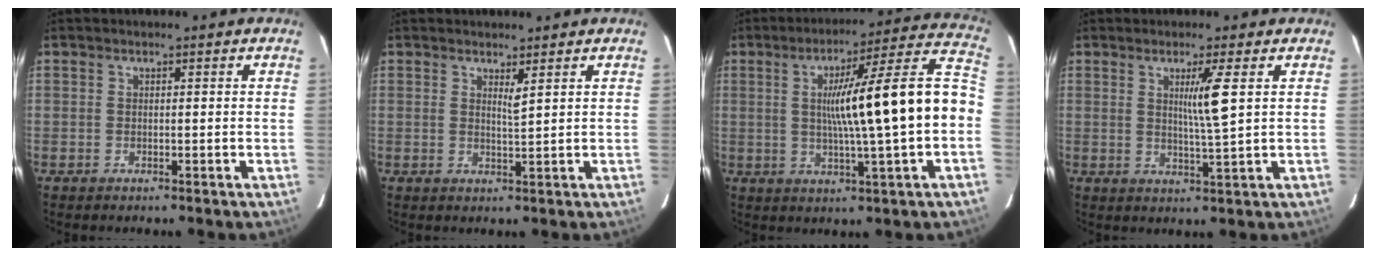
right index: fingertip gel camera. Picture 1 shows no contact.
{"total": 1.5, "force": [1.0, -0.2, 1.1], "torque": [-0.024, -0.008, 0.019]}
{"total": 18.4, "force": [-0.3, -0.4, 18.4], "torque": [-0.266, 0.023, -0.009]}
{"total": 5.0, "force": [1.4, -1.0, 4.6], "torque": [-0.085, -0.011, 0.028]}